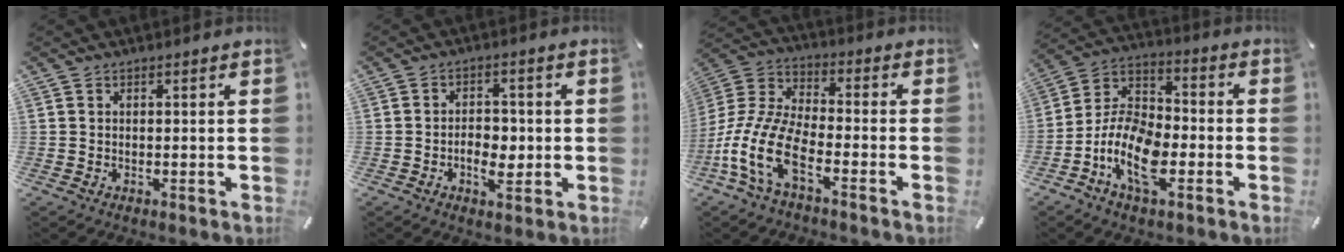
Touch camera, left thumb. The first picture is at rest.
{"total": 5.9, "force": [-1.3, 4.0, 4.2], "torque": [-0.065, 0.001, -0.027]}
{"total": 13.7, "force": [-7.3, 5.7, 10.0], "torque": [-0.239, -0.002, -0.141]}
{"total": 12.7, "force": [-5.8, 7.3, 8.6], "torque": [-0.191, 0.012, -0.111]}